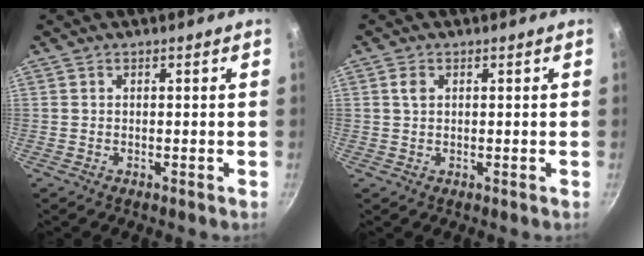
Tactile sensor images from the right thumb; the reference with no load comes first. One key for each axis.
{"total": 2.1, "fx": 0.7, "fy": 1.4, "fz": 1.3, "tx": -0.022, "ty": -0.001, "tz": 0.012}